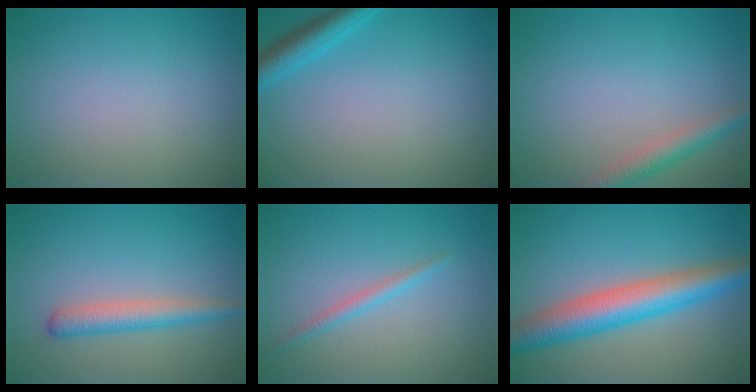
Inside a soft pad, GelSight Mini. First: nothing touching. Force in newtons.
{"total": 2.8, "press": 2.8, "slide": 0.2}
{"total": 2.6, "press": 2.6, "slide": 0.1}
{"total": 2.8, "press": 2.8, "slide": 0.1}
{"total": 1.3, "press": 1.3, "slide": 0.1}
{"total": 6.9, "press": 6.9, "slide": 0.4}